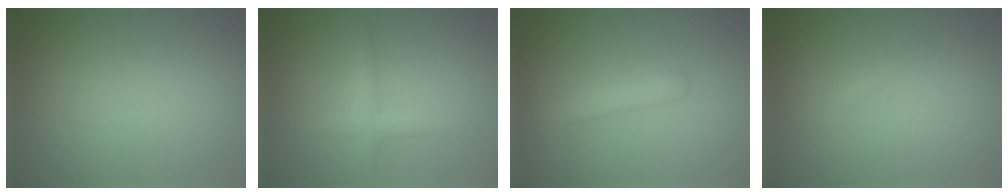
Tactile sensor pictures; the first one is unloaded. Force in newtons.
{"total": 1.7, "press": 1.7, "slide": 0.1}
{"total": 2.7, "press": 2.7, "slide": 0.1}
{"total": 0.8, "press": 0.8, "slide": 0.1}